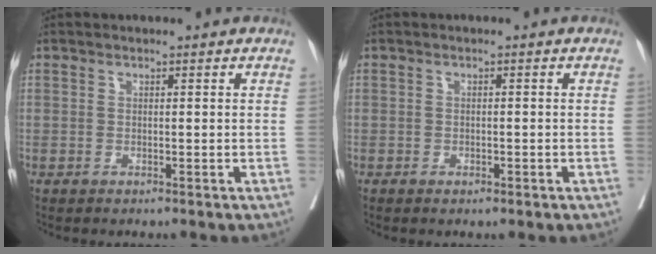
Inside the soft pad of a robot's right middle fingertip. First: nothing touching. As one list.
[{"total": 1.4, "force": [-0.7, 0.8, 0.9], "torque": [-0.013, 0.002, -0.006]}]